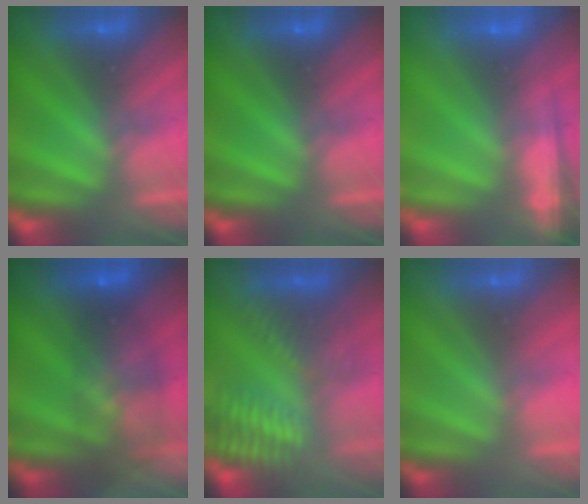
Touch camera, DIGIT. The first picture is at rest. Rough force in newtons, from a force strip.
{"total": 0.0}
{"total": 7.2}
{"total": 6.9}
{"total": 4.6}
{"total": 2.9}